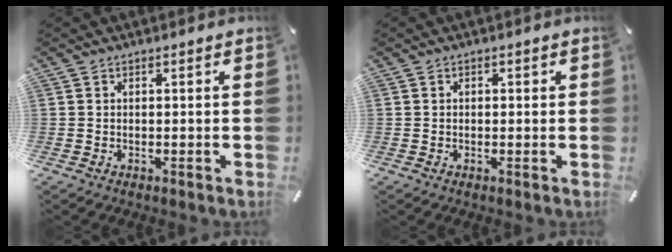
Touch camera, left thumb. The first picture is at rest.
{"total": 0.5, "force": [-0.1, 0.5, 0.2], "torque": [-0.005, 0.003, -0.002]}